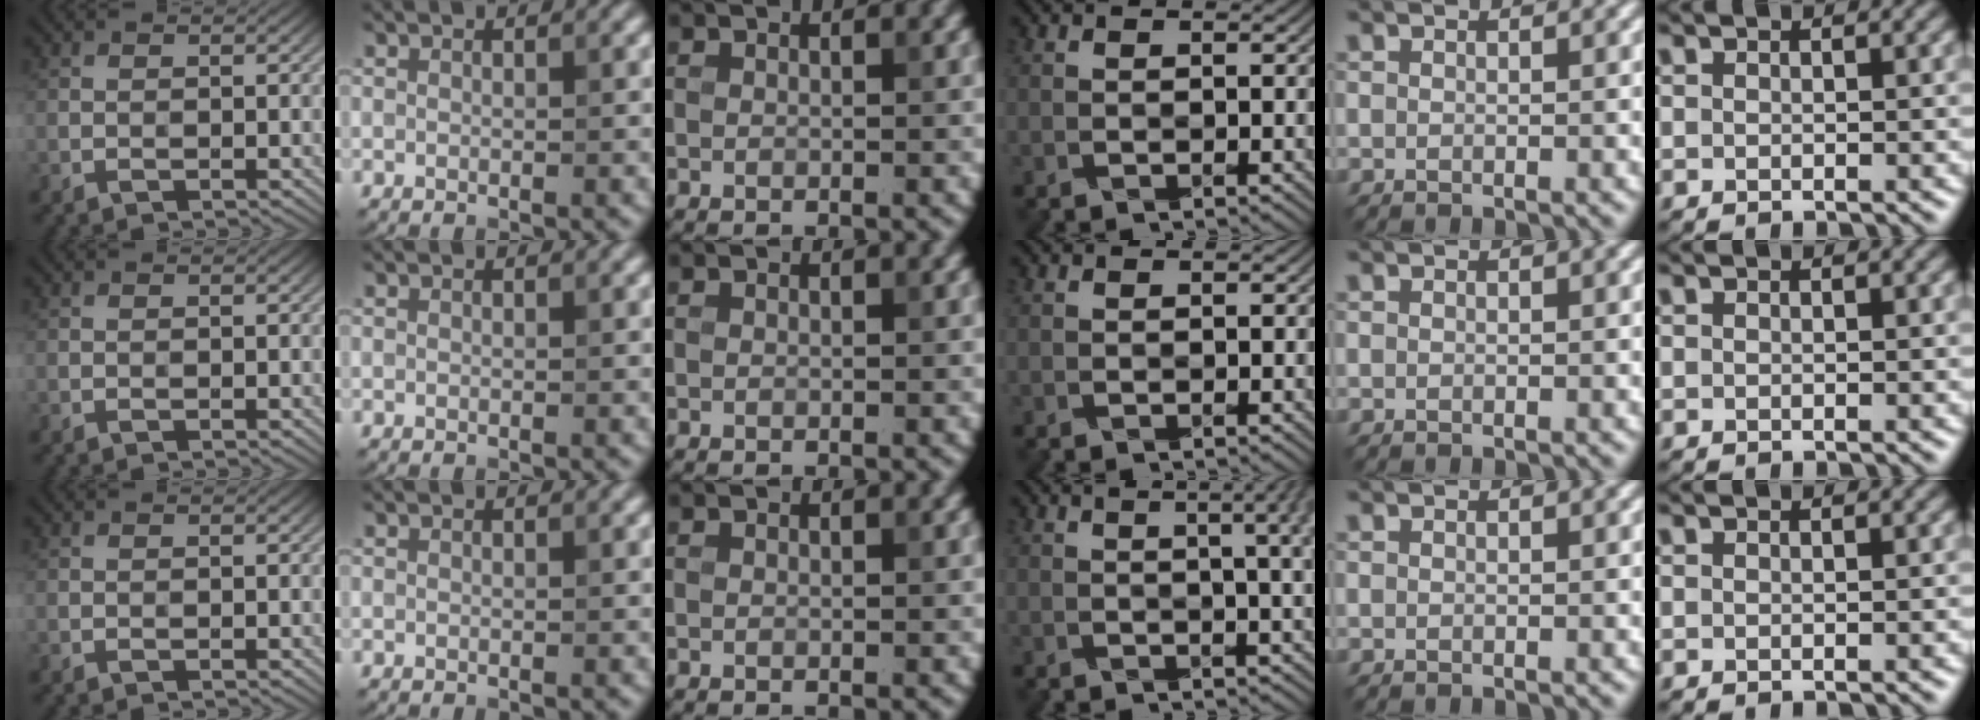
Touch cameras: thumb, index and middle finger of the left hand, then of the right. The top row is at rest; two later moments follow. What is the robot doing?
{"motion": "wrap", "object": "arm wrap"}